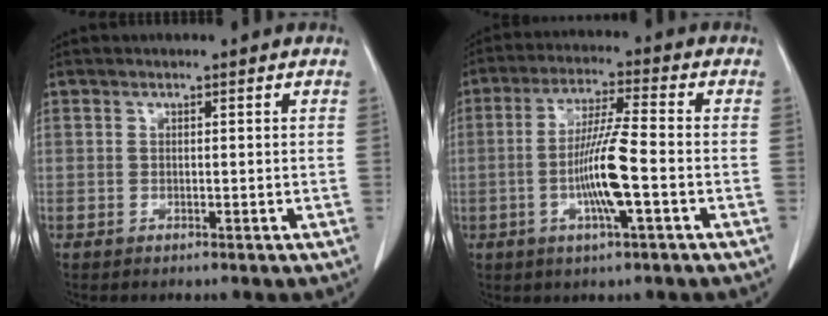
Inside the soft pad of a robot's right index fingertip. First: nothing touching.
{"total": 9.3, "force": [-2.2, 0.0, 9.0], "torque": [-0.175, -0.005, -0.045]}